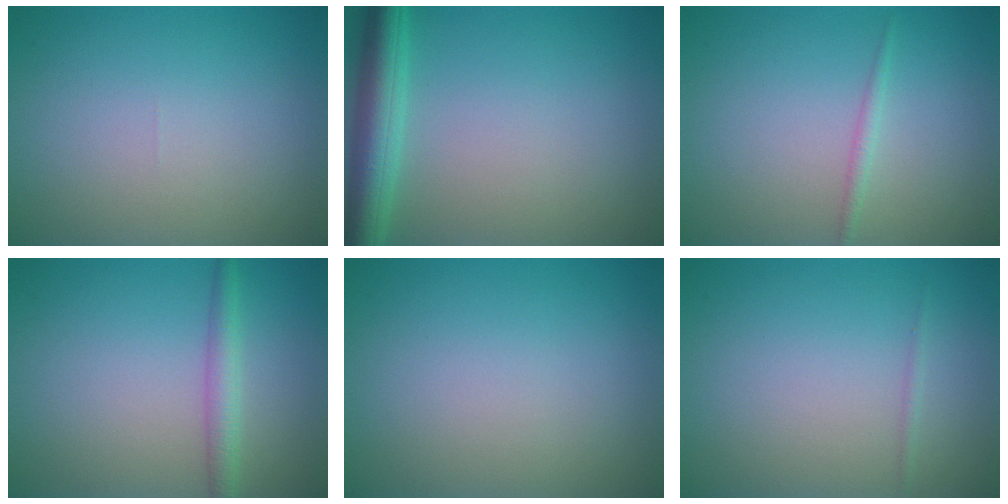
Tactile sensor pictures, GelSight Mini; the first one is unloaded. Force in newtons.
{"total": 4.8, "press": 4.8, "slide": 0.2}
{"total": 0.9, "press": 0.9, "slide": 0.0}
{"total": 2.3, "press": 2.3, "slide": 0.1}
{"total": 0.0}
{"total": 0.5, "press": 0.5, "slide": 0.0}